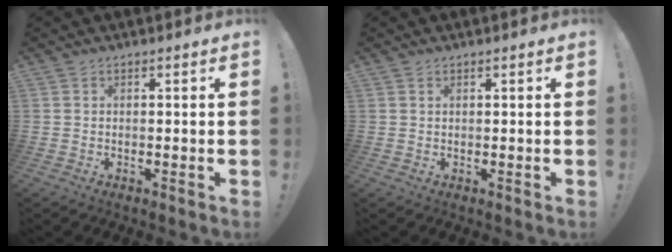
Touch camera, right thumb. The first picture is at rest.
{"total": 0.6, "force": [0.4, 0.3, 0.3], "torque": [-0.005, 0.001, 0.008]}